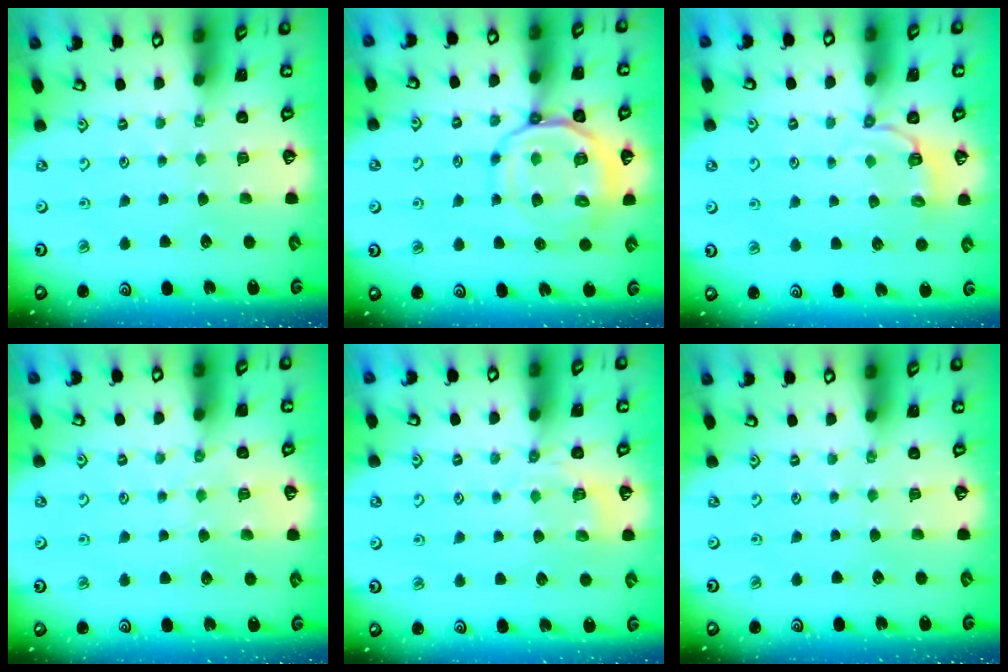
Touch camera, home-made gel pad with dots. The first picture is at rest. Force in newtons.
{"total": 13.2, "press": 13.1, "slide": 1.8}
{"total": 3.7, "press": 2.4, "slide": 2.8}
{"total": 4.1, "press": 4.1, "slide": 0.4}
{"total": 5.0, "press": 4.6, "slide": 1.9}
{"total": 0.0}